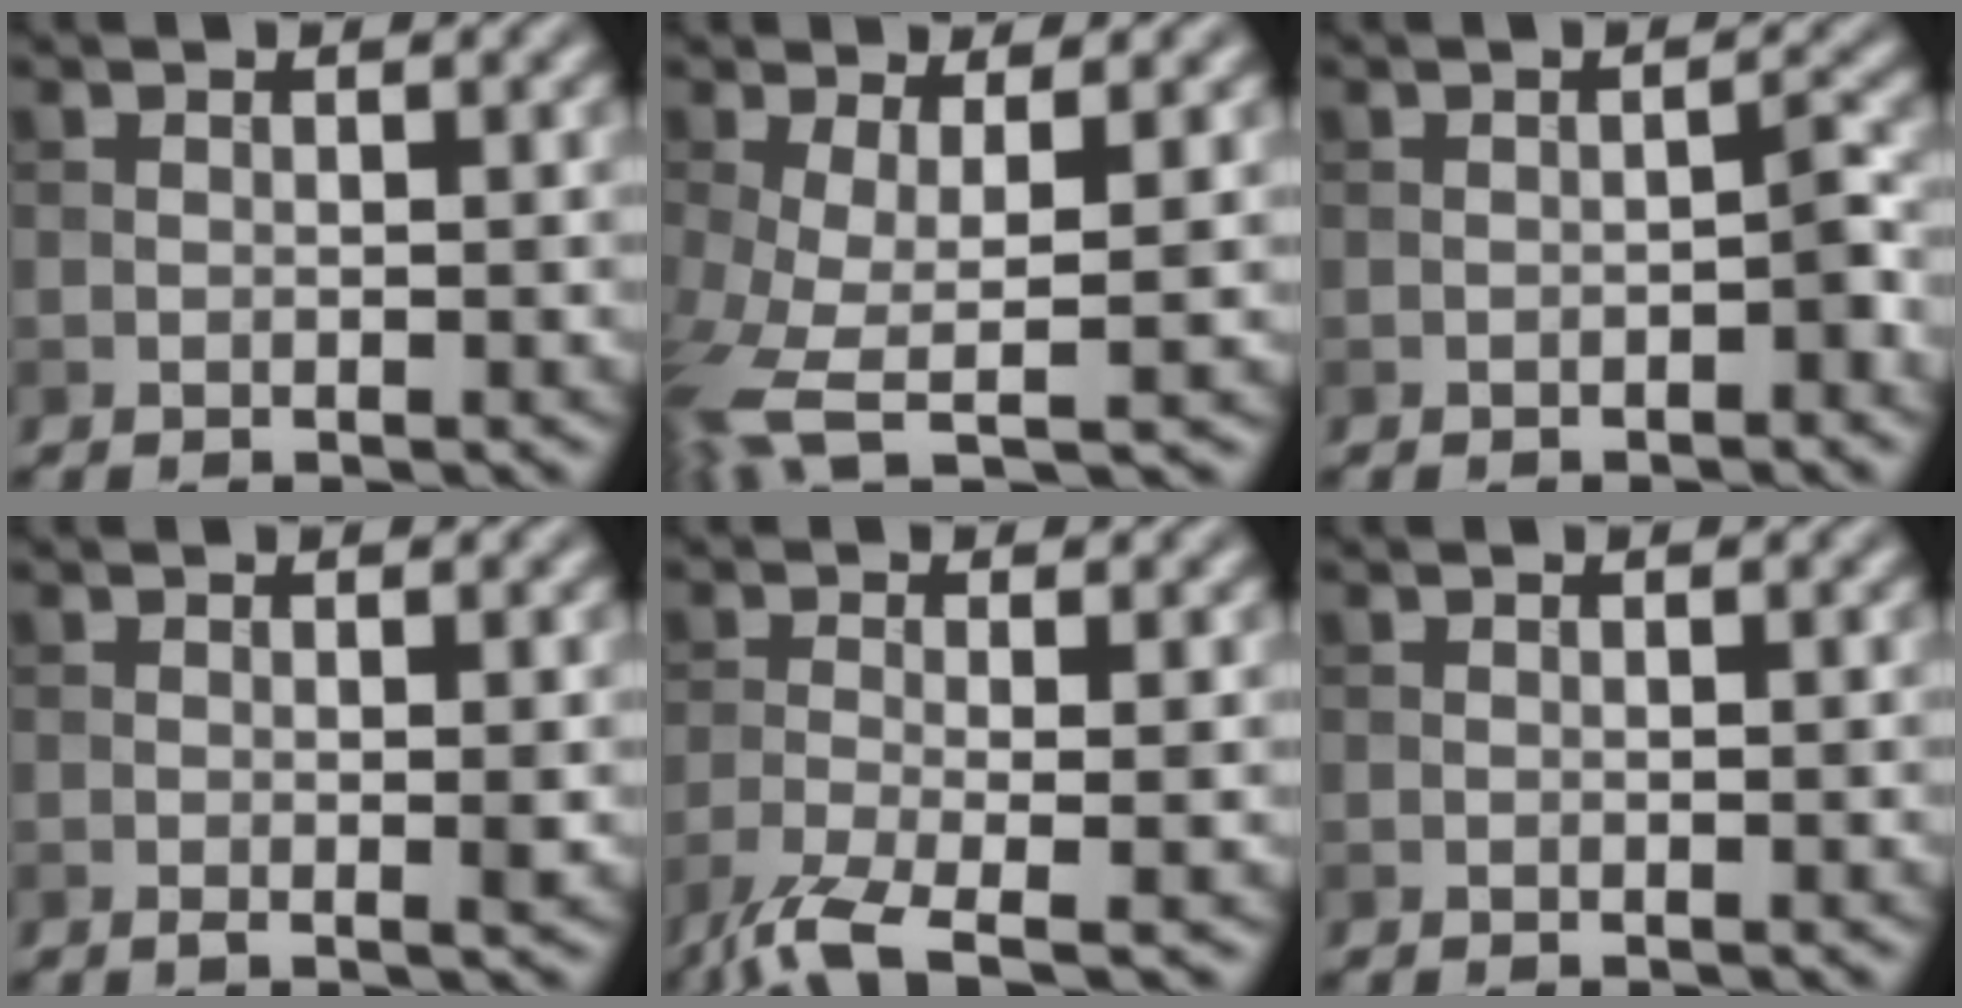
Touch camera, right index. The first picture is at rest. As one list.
[{"total": 6.4, "force": [-2.4, 1.8, 5.6], "torque": [-0.127, -0.014, -0.055]}, {"total": 1.4, "force": [-0.7, 0.4, 1.2], "torque": [-0.017, 0.006, -0.010]}, {"total": 1.1, "force": [-0.1, 0.1, 1.1], "torque": [-0.018, -0.004, -0.002]}, {"total": 5.1, "force": [-3.5, 1.1, 3.6], "torque": [-0.069, -0.009, -0.080]}, {"total": 0.0}]